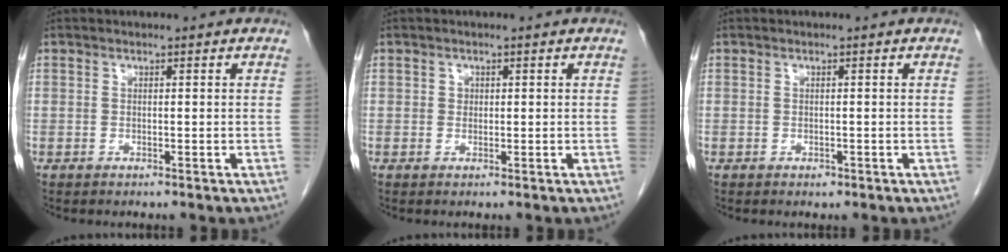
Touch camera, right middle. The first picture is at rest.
{"total": 0.8, "force": [0.2, 0.7, 0.3], "torque": [0.001, 0.002, 0.002]}
{"total": 0.6, "force": [-0.3, 0.4, 0.3], "torque": [-0.005, 0.001, -0.003]}